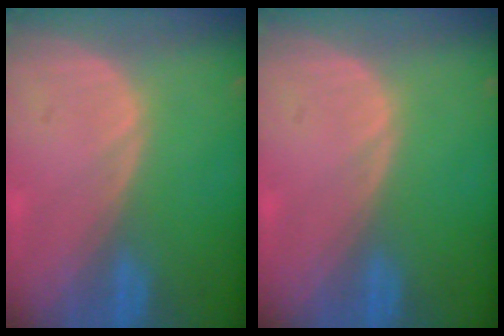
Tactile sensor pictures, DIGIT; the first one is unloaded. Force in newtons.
{"total": 0.0}